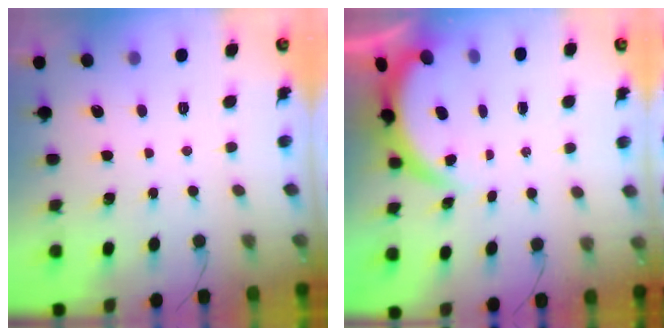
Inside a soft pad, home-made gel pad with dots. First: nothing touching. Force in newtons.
{"total": 3.9, "press": 3.9, "slide": 0.2}